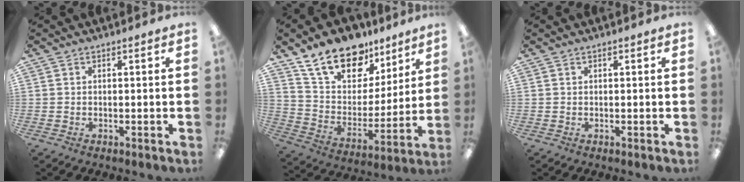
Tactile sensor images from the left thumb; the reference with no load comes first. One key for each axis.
{"total": 17.6, "fx": 13.2, "fy": 9.6, "fz": 6.6, "tx": -0.129, "ty": -0.082, "tz": 0.244}
{"total": 0.0}